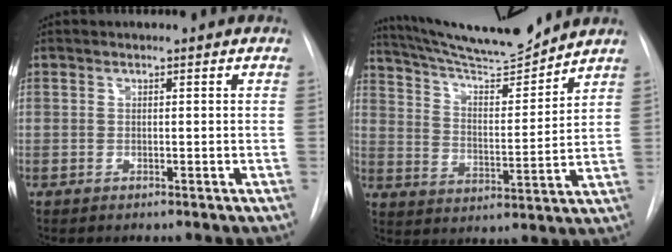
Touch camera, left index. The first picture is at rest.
{"total": 14.1, "force": [13.4, 0.0, 4.4], "torque": [-0.081, -0.008, 0.227]}